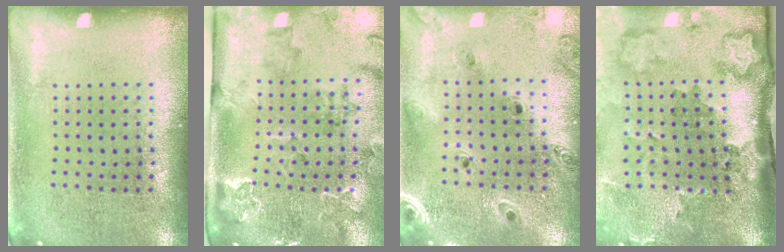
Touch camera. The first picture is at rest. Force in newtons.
{"total": 2.3, "press": 2.3, "slide": 0.2}
{"total": 1.3, "press": 1.3, "slide": 0.1}
{"total": 3.8, "press": 2.4, "slide": 2.9}